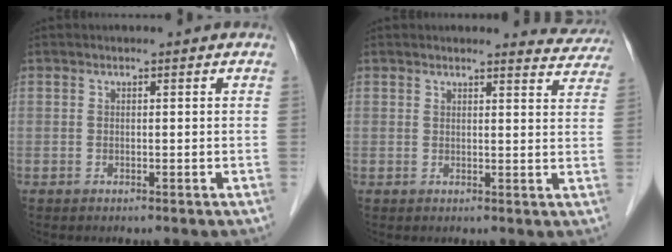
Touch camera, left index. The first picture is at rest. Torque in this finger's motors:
{"motor_torque": [0.90, -0.92, 0.06, -0.01]}